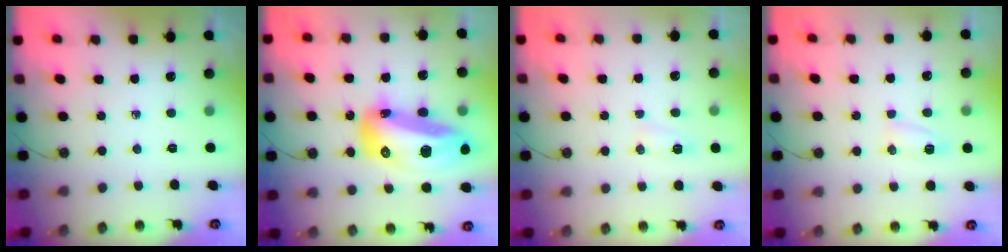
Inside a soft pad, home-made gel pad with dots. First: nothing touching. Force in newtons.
{"total": 25.3, "press": 23.8, "slide": 8.4}
{"total": 5.2, "press": 5.2, "slide": 0.6}
{"total": 11.5, "press": 6.0, "slide": 9.8}